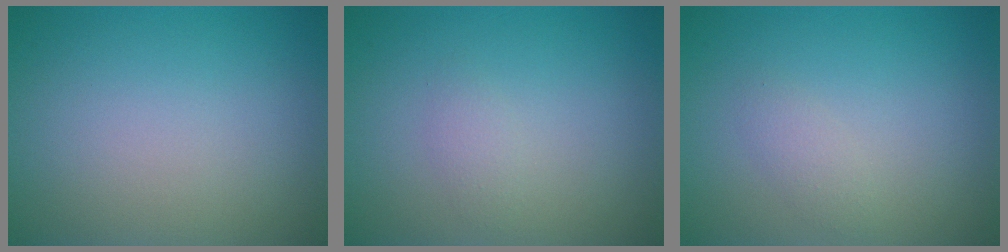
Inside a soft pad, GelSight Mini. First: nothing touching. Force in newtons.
{"total": 0.9, "press": 0.9, "slide": 0.1}
{"total": 1.1, "press": 1.1, "slide": 0.0}